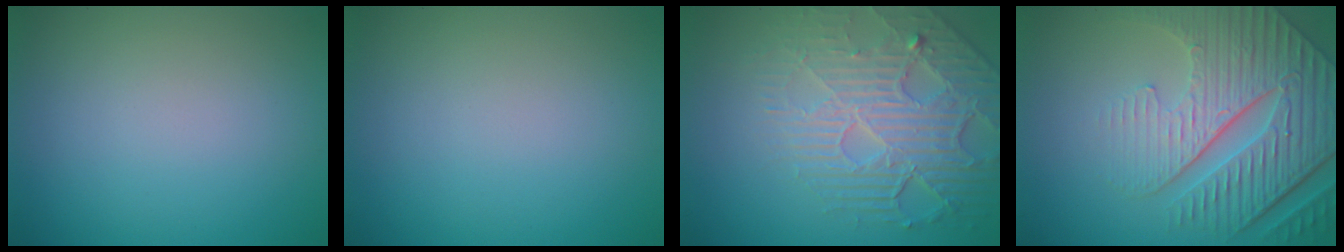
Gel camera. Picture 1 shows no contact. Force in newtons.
{"total": 0.0}
{"total": 5.6, "press": 4.7, "slide": 3.0}
{"total": 7.5, "press": 6.0, "slide": 4.6}